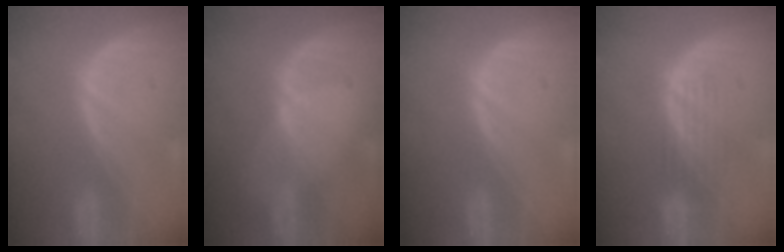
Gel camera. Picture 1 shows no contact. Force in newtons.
{"total": 1.4, "press": 0.9, "slide": 1.1}
{"total": 0.0}
{"total": 4.5, "press": 3.9, "slide": 2.4}